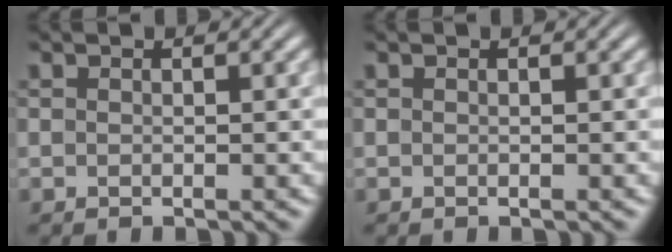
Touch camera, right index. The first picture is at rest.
{"total": 0.0}